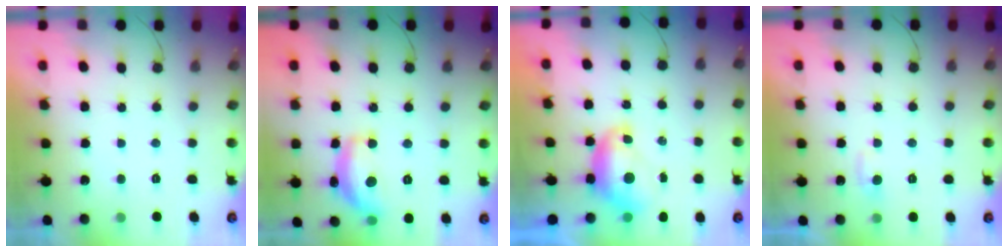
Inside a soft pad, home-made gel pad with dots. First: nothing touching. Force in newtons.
{"total": 13.7, "press": 13.7, "slide": 0.8}
{"total": 8.0, "press": 8.0, "slide": 0.1}
{"total": 4.6, "press": 4.5, "slide": 0.5}